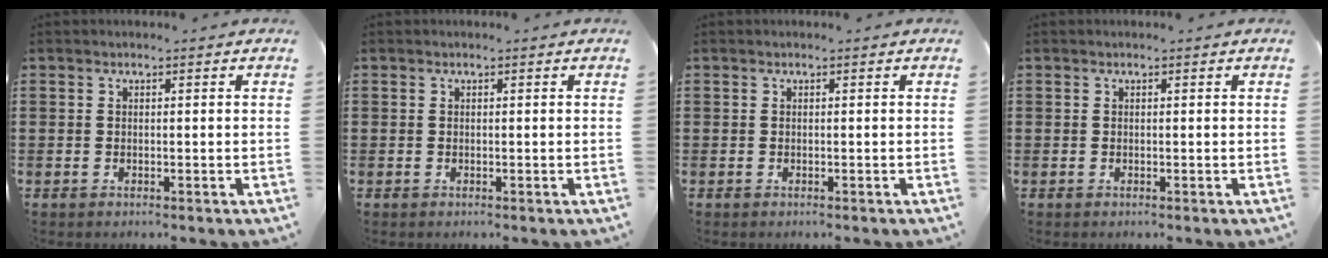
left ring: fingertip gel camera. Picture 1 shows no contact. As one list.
[{"total": 0.0}, {"total": 0.0}, {"total": 0.0}]